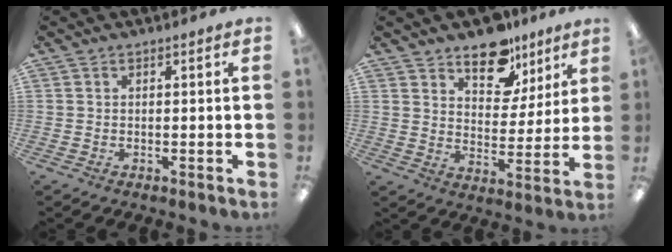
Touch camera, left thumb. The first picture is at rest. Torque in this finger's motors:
{"motor_torque": [1.14, 1.23, 0.81, -0.66, 0.01]}